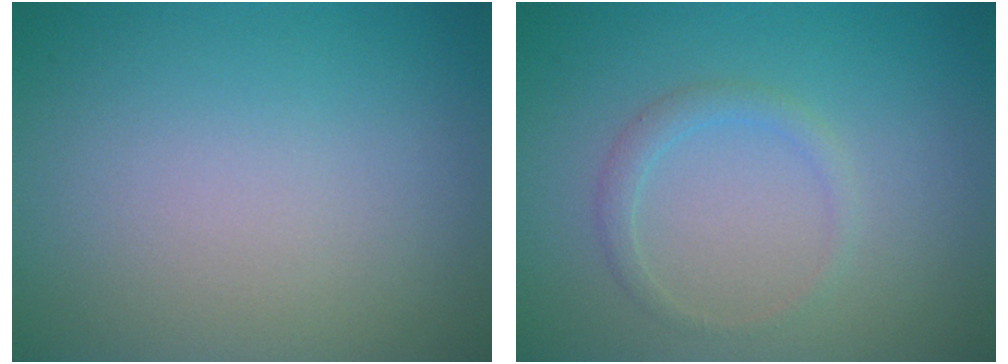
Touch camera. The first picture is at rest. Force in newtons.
{"total": 1.4, "press": 1.4, "slide": 0.1}